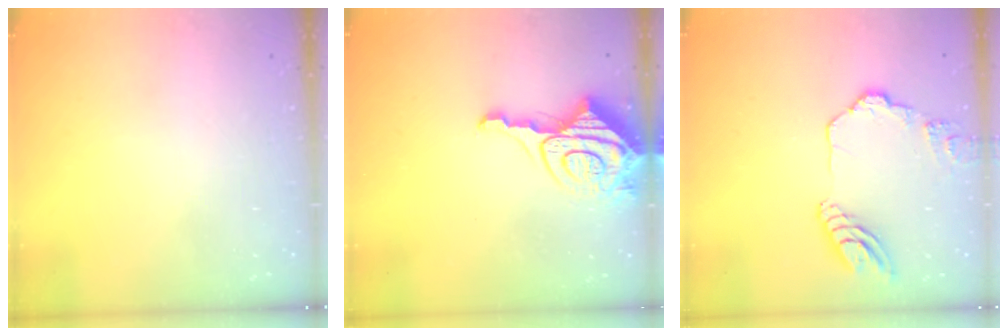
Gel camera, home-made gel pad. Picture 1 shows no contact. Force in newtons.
{"total": 13.8, "press": 13.7, "slide": 1.4}
{"total": 12.2, "press": 12.2, "slide": 1.1}